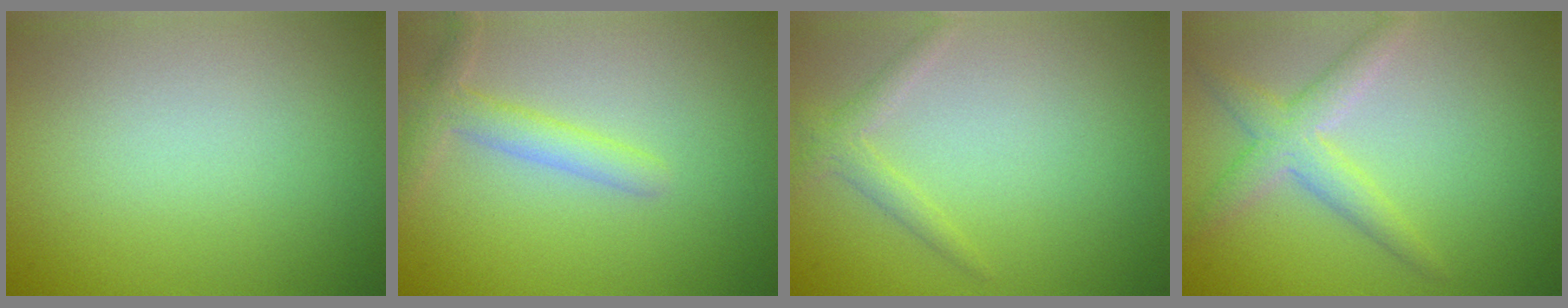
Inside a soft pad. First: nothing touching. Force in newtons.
{"total": 2.6, "press": 2.5, "slide": 0.2}
{"total": 1.6, "press": 1.6, "slide": 0.1}
{"total": 3.1, "press": 3.1, "slide": 0.1}